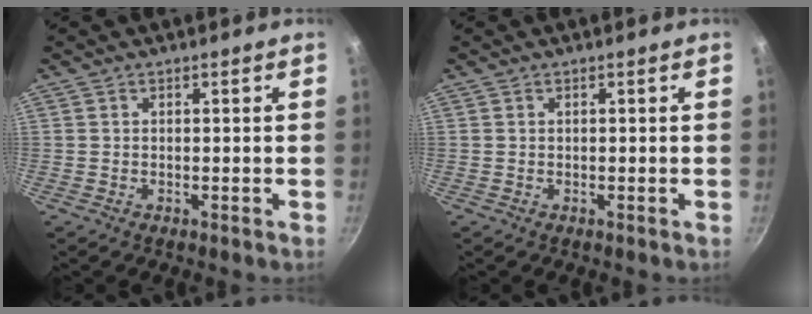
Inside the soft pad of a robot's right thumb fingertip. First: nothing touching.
{"total": 0.0}